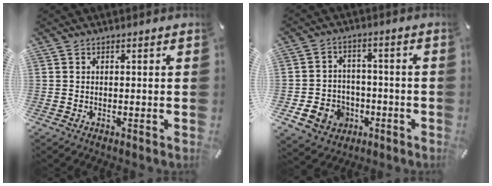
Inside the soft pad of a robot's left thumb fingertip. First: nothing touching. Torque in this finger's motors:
{"motor_torque": [-0.50, 1.08, 0.23, 0.14, 0.02]}